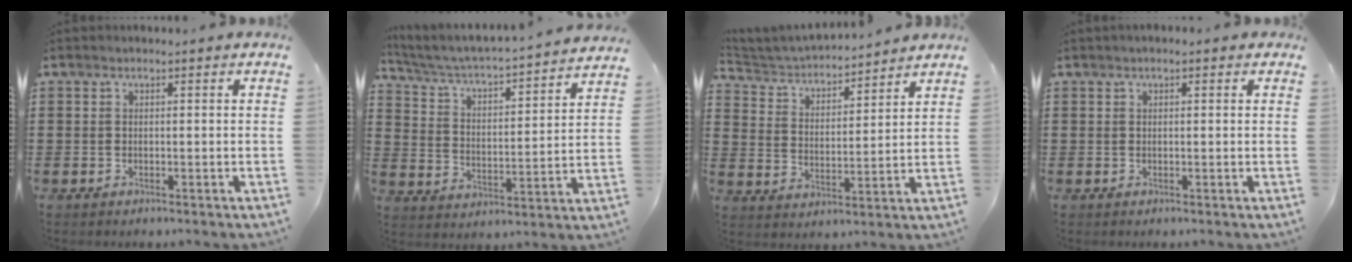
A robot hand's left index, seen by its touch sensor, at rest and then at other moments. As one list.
[{"total": 3.0, "force": [2.8, -0.1, 1.1], "torque": [-0.039, -0.034, 0.033]}, {"total": 3.7, "force": [3.6, 0.6, 0.5], "torque": [-0.033, -0.028, 0.057]}, {"total": 0.8, "force": [0.4, 0.3, 0.7], "torque": [-0.013, 0.004, 0.006]}]